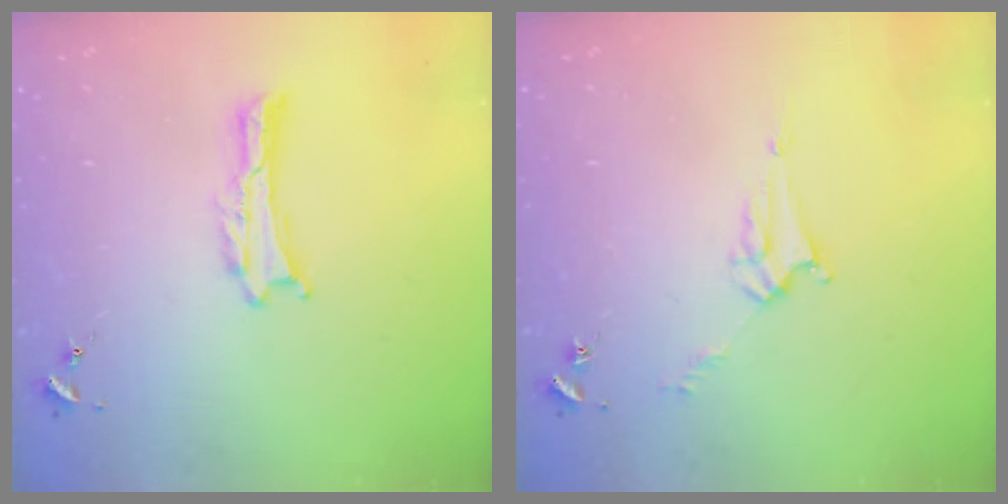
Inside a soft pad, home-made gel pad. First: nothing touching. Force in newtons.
{"total": 3.8, "press": 3.8, "slide": 0.3}